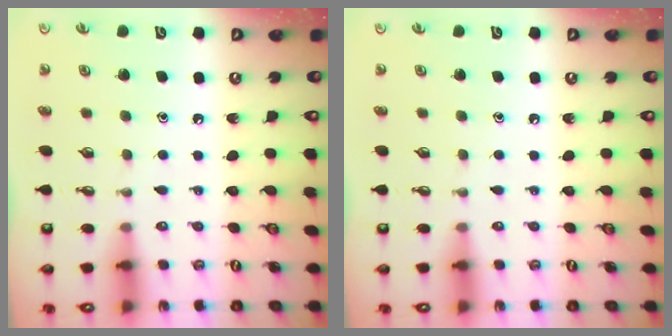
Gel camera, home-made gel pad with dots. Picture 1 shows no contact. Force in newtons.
{"total": 0.0}